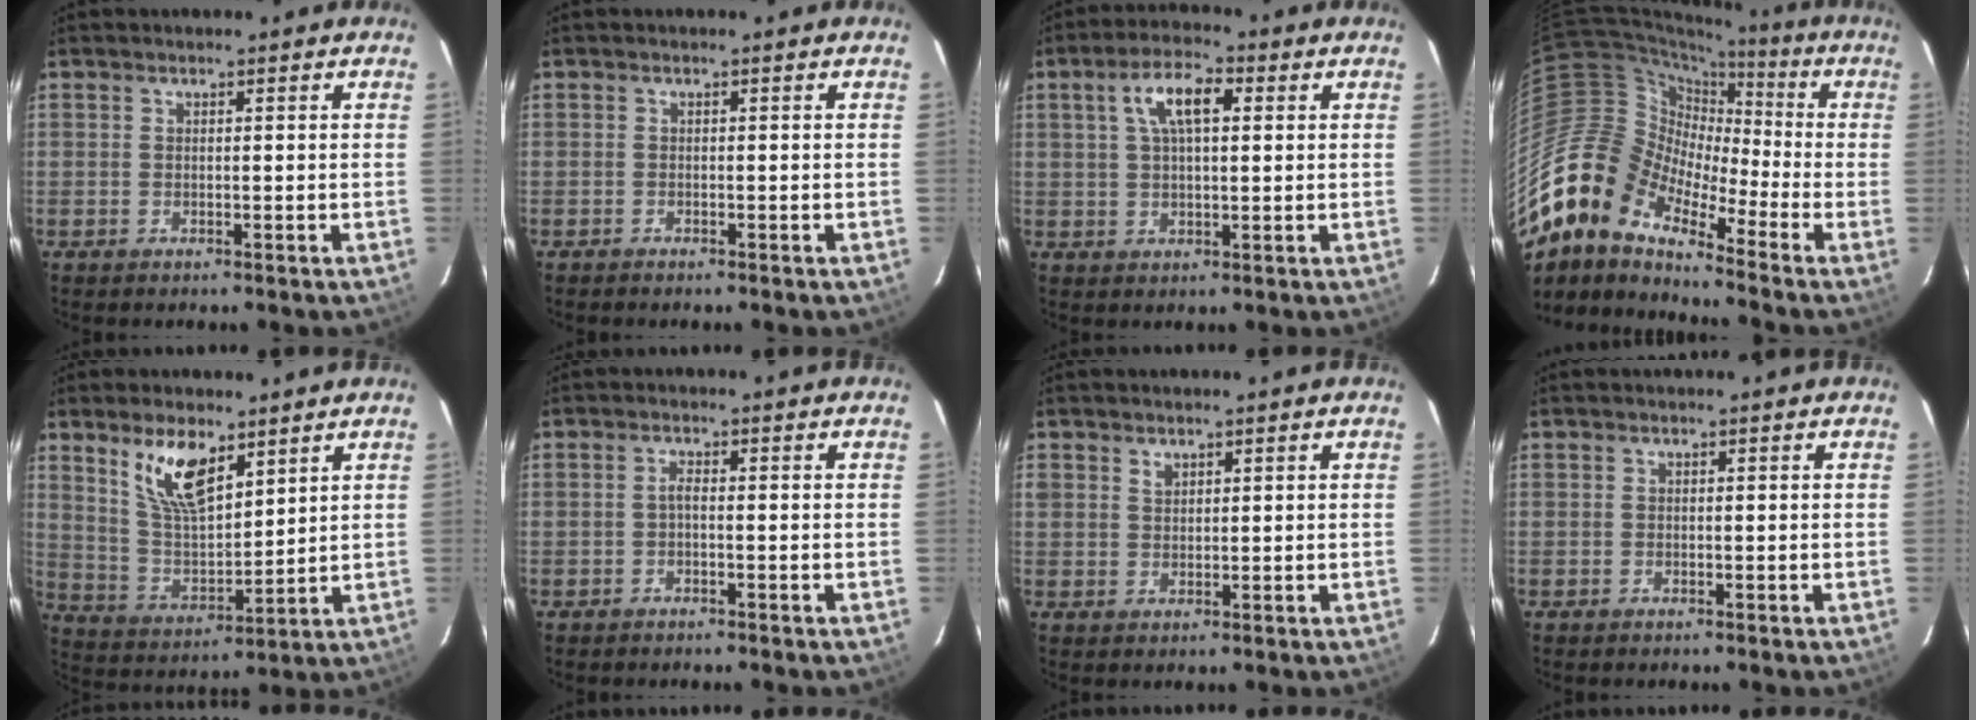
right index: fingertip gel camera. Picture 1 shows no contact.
{"total": 0.6, "force": [-0.6, 0.1, 0.0], "torque": [-0.004, 0.000, -0.011]}
{"total": 7.5, "force": [2.4, 3.1, 6.4], "torque": [-0.120, 0.019, 0.043]}
{"total": 17.5, "force": [-12.6, 8.0, 9.1], "torque": [-0.156, -0.011, -0.259]}
{"total": 11.2, "force": [6.9, 4.5, 7.7], "torque": [-0.144, 0.003, 0.143]}
{"total": 1.1, "force": [-0.4, 0.2, 1.0], "torque": [-0.019, 0.005, -0.009]}
{"total": 1.9, "force": [1.3, 1.3, 0.6], "torque": [-0.006, 0.003, 0.024]}
{"total": 0.0}